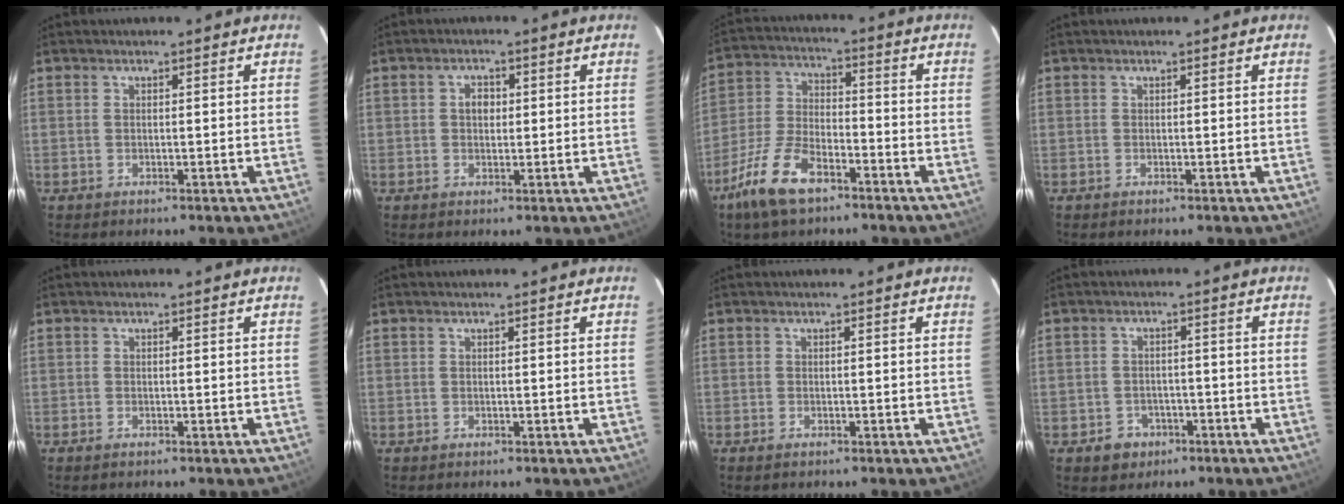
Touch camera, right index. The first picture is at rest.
{"total": 2.6, "force": [0.4, 2.0, 1.6], "torque": [-0.024, 0.008, 0.005]}
{"total": 12.4, "force": [-8.2, 5.0, 7.9], "torque": [-0.180, -0.007, -0.157]}
{"total": 0.0}
{"total": 0.6, "force": [-0.5, 0.2, 0.3], "torque": [-0.007, -0.002, -0.011]}
{"total": 0.0}
{"total": 0.8, "force": [-0.6, 0.3, 0.4], "torque": [-0.008, -0.003, -0.013]}
{"total": 4.6, "force": [-2.3, 3.9, 0.7], "torque": [-0.029, 0.013, -0.025]}